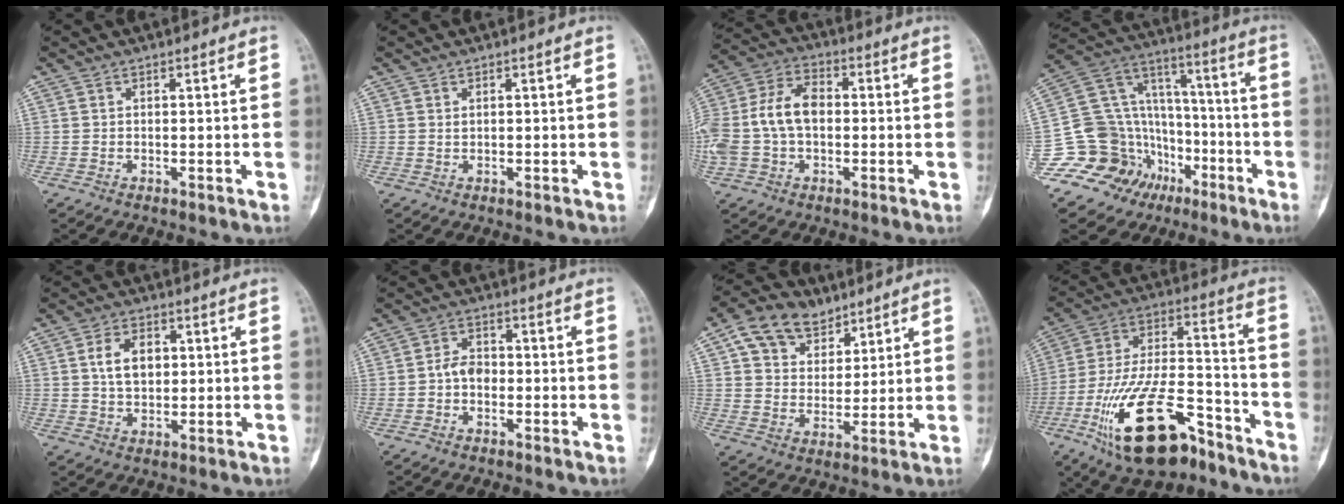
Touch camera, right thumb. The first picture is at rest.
{"total": 0.5, "force": [0.3, 0.3, 0.3], "torque": [-0.003, 0.000, 0.005]}
{"total": 14.1, "force": [-0.4, 9.2, 10.7], "torque": [-0.229, 0.036, -0.012]}
{"total": 20.8, "force": [-9.8, 17.0, 6.9], "torque": [-0.098, 0.132, -0.159]}
{"total": 7.6, "force": [1.6, 5.0, 5.4], "torque": [-0.079, -0.001, 0.027]}
{"total": 3.9, "force": [-0.8, 2.9, 2.4], "torque": [-0.029, 0.016, -0.022]}
{"total": 12.3, "force": [7.1, 8.6, 5.3], "torque": [-0.062, -0.014, 0.126]}
{"total": 21.8, "force": [-12.2, 9.6, 15.3], "torque": [-0.294, 0.071, -0.210]}